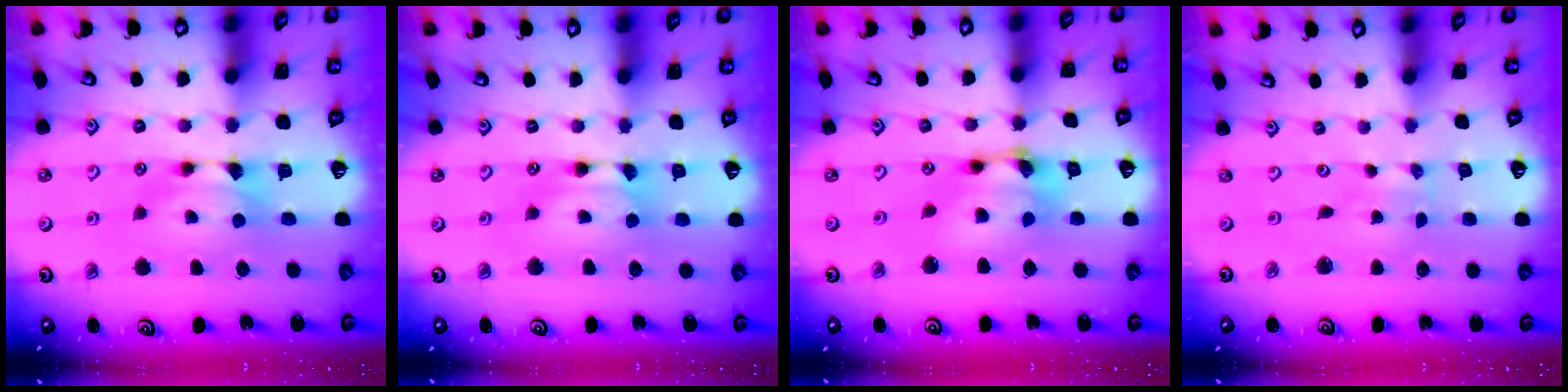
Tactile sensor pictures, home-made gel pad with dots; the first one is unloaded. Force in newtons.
{"total": 1.8, "press": 1.8, "slide": 0.1}
{"total": 6.8, "press": 6.5, "slide": 2.0}
{"total": 6.0, "press": 6.0, "slide": 0.5}